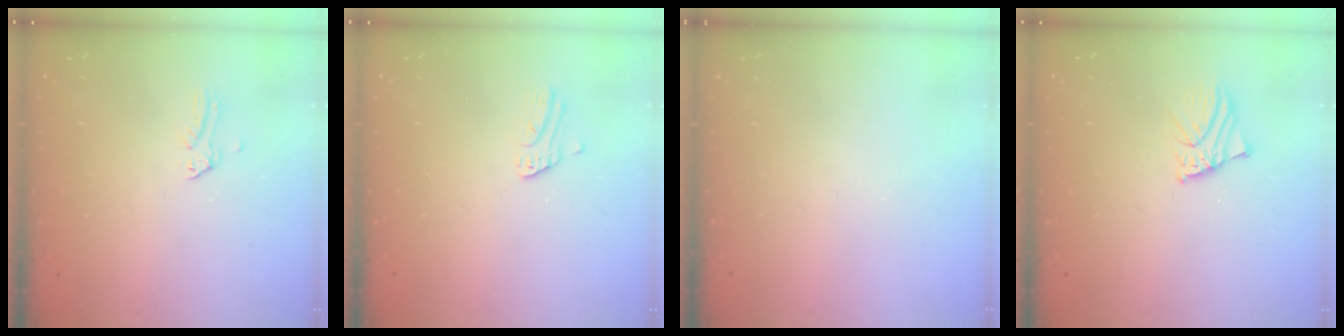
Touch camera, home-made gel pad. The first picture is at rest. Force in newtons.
{"total": 2.6, "press": 2.6, "slide": 0.3}
{"total": 0.0}
{"total": 3.3, "press": 3.3, "slide": 0.3}